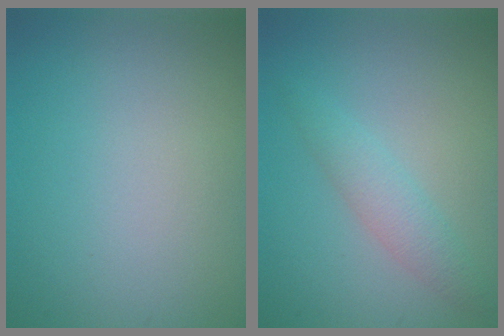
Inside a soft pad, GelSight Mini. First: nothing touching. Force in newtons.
{"total": 2.2, "press": 2.2, "slide": 0.1}